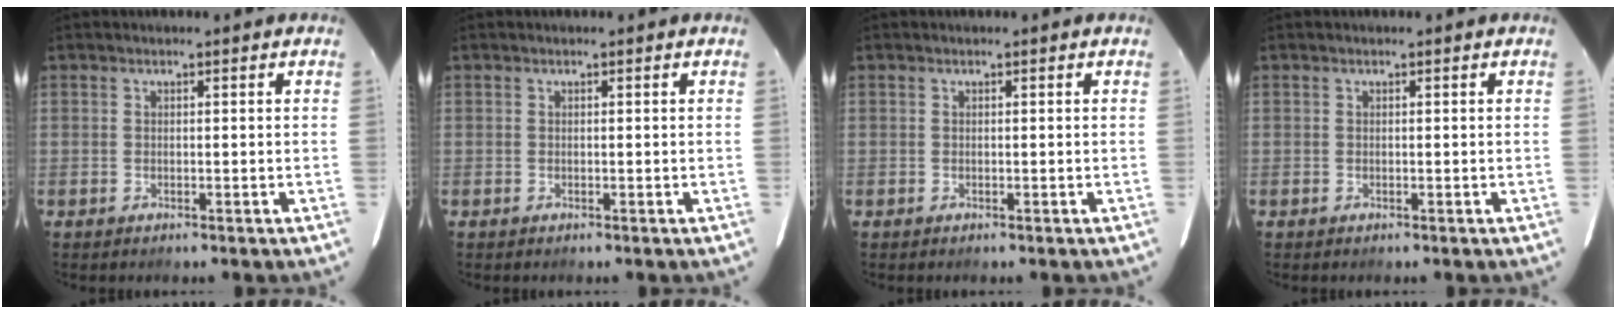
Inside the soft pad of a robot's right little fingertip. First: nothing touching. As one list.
[{"total": 0.0}, {"total": 0.0}, {"total": 0.0}]